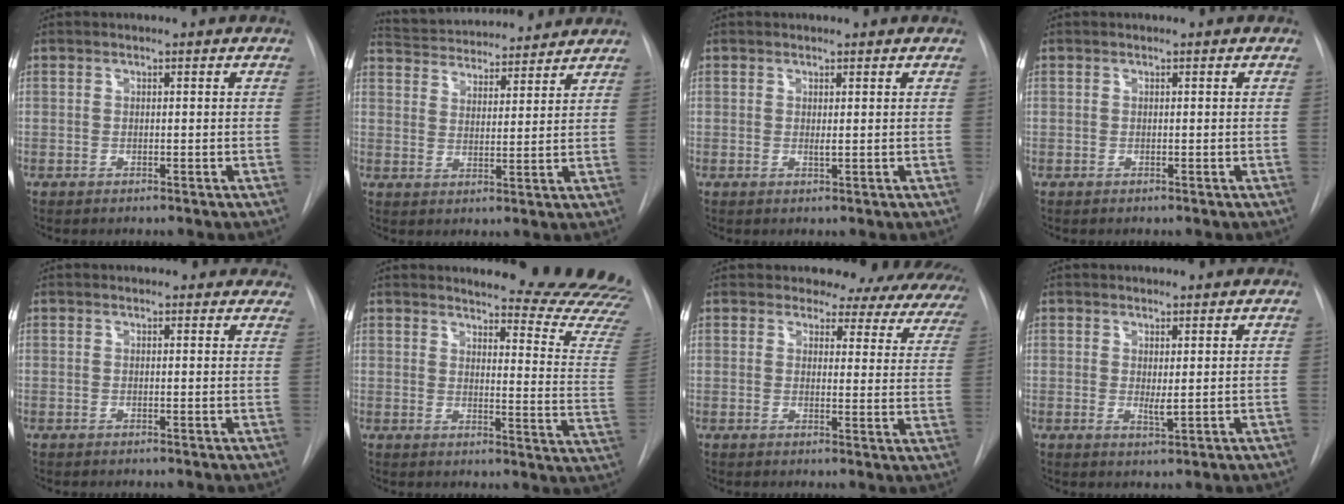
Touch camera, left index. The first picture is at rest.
{"total": 15.2, "force": [14.4, 2.9, 4.0], "torque": [-0.067, 0.027, 0.216]}
{"total": 0.9, "force": [0.6, 0.1, 0.6], "torque": [-0.014, -0.003, 0.010]}
{"total": 0.0}
{"total": 8.3, "force": [7.6, 2.9, 1.5], "torque": [0.011, 0.007, 0.064]}
{"total": 20.8, "force": [20.0, 0.8, 5.6], "torque": [-0.062, -0.158, 0.209]}
{"total": 17.7, "force": [16.2, 6.0, 3.8], "torque": [-0.029, -0.056, 0.158]}
{"total": 2.1, "force": [0.9, 0.5, 1.8], "torque": [-0.033, -0.007, 0.019]}